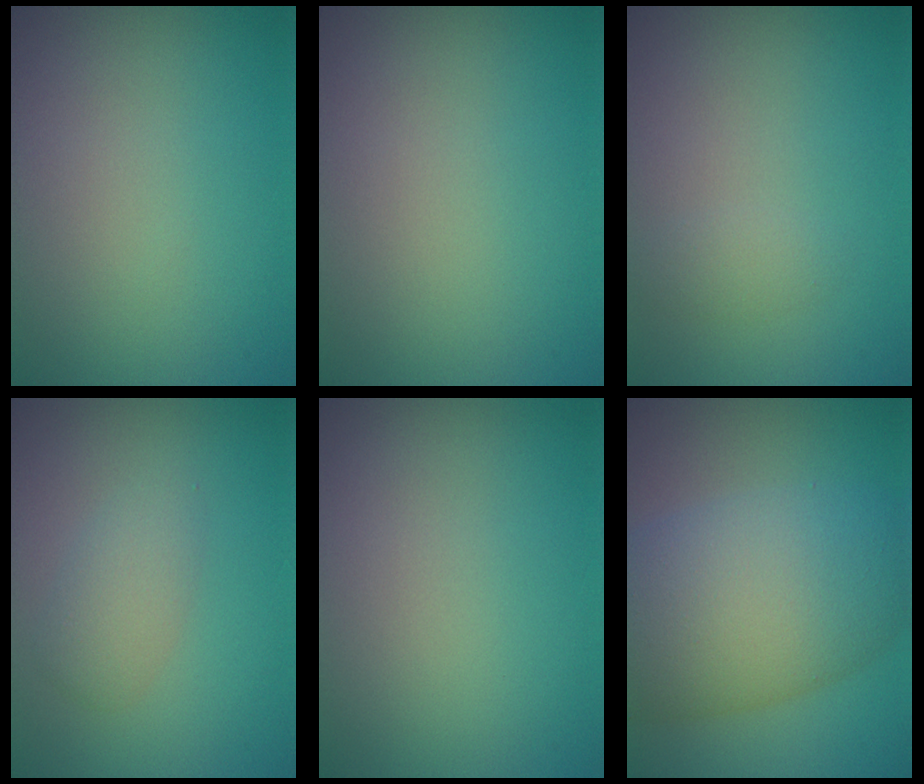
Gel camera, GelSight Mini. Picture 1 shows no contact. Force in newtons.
{"total": 0.0}
{"total": 1.0, "press": 1.0, "slide": 0.1}
{"total": 2.0, "press": 2.0, "slide": 0.0}
{"total": 0.0}
{"total": 10.7, "press": 10.7, "slide": 0.3}